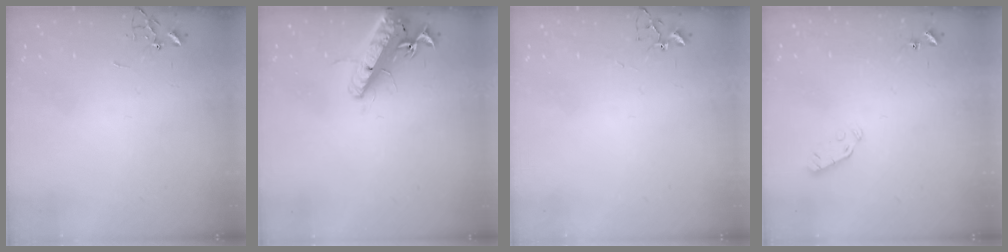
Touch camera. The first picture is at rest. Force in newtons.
{"total": 17.1, "press": 16.8, "slide": 3.4}
{"total": 4.2, "press": 4.2, "slide": 0.7}
{"total": 3.8, "press": 3.7, "slide": 0.8}